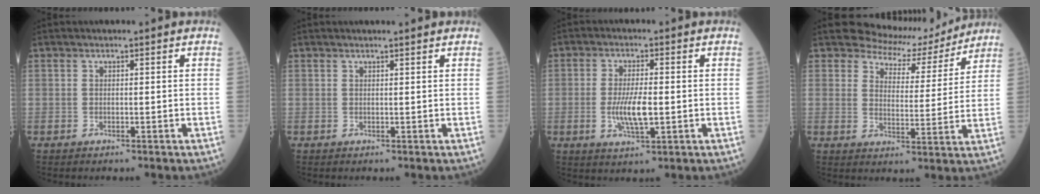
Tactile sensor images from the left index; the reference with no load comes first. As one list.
[{"total": 2.4, "force": [2.3, -0.1, 0.7], "torque": [-0.011, 0.006, 0.027]}, {"total": 5.7, "force": [-0.7, 1.3, 5.5], "torque": [-0.116, -0.010, -0.012]}, {"total": 8.7, "force": [8.3, 2.9, 0.2], "torque": [-0.009, -0.009, 0.112]}]